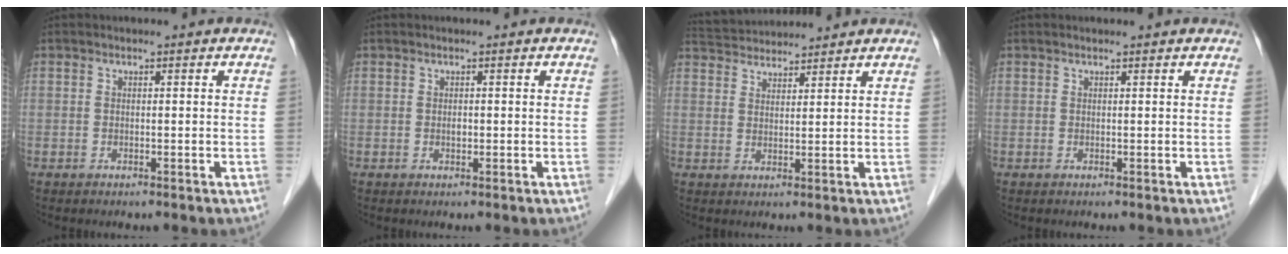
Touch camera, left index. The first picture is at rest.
{"total": 0.6, "force": [0.0, 0.4, 0.4], "torque": [-0.009, 0.001, 0.000]}
{"total": 8.0, "force": [7.8, 1.0, 1.5], "torque": [-0.035, 0.036, 0.130]}
{"total": 1.0, "force": [1.0, 0.1, 0.3], "torque": [-0.009, 0.011, 0.016]}